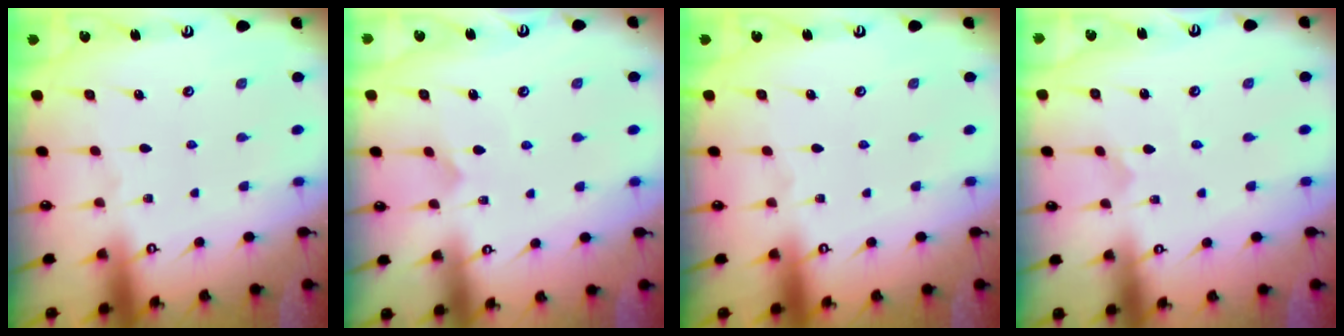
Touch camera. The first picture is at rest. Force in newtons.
{"total": 2.8, "press": 2.8, "slide": 0.3}
{"total": 0.0}
{"total": 0.0}